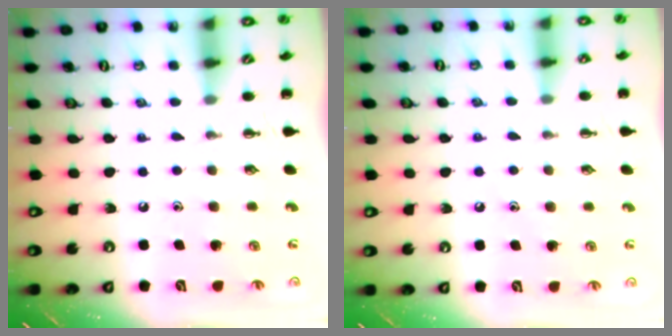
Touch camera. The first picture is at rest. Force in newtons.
{"total": 6.5, "press": 6.2, "slide": 2.0}